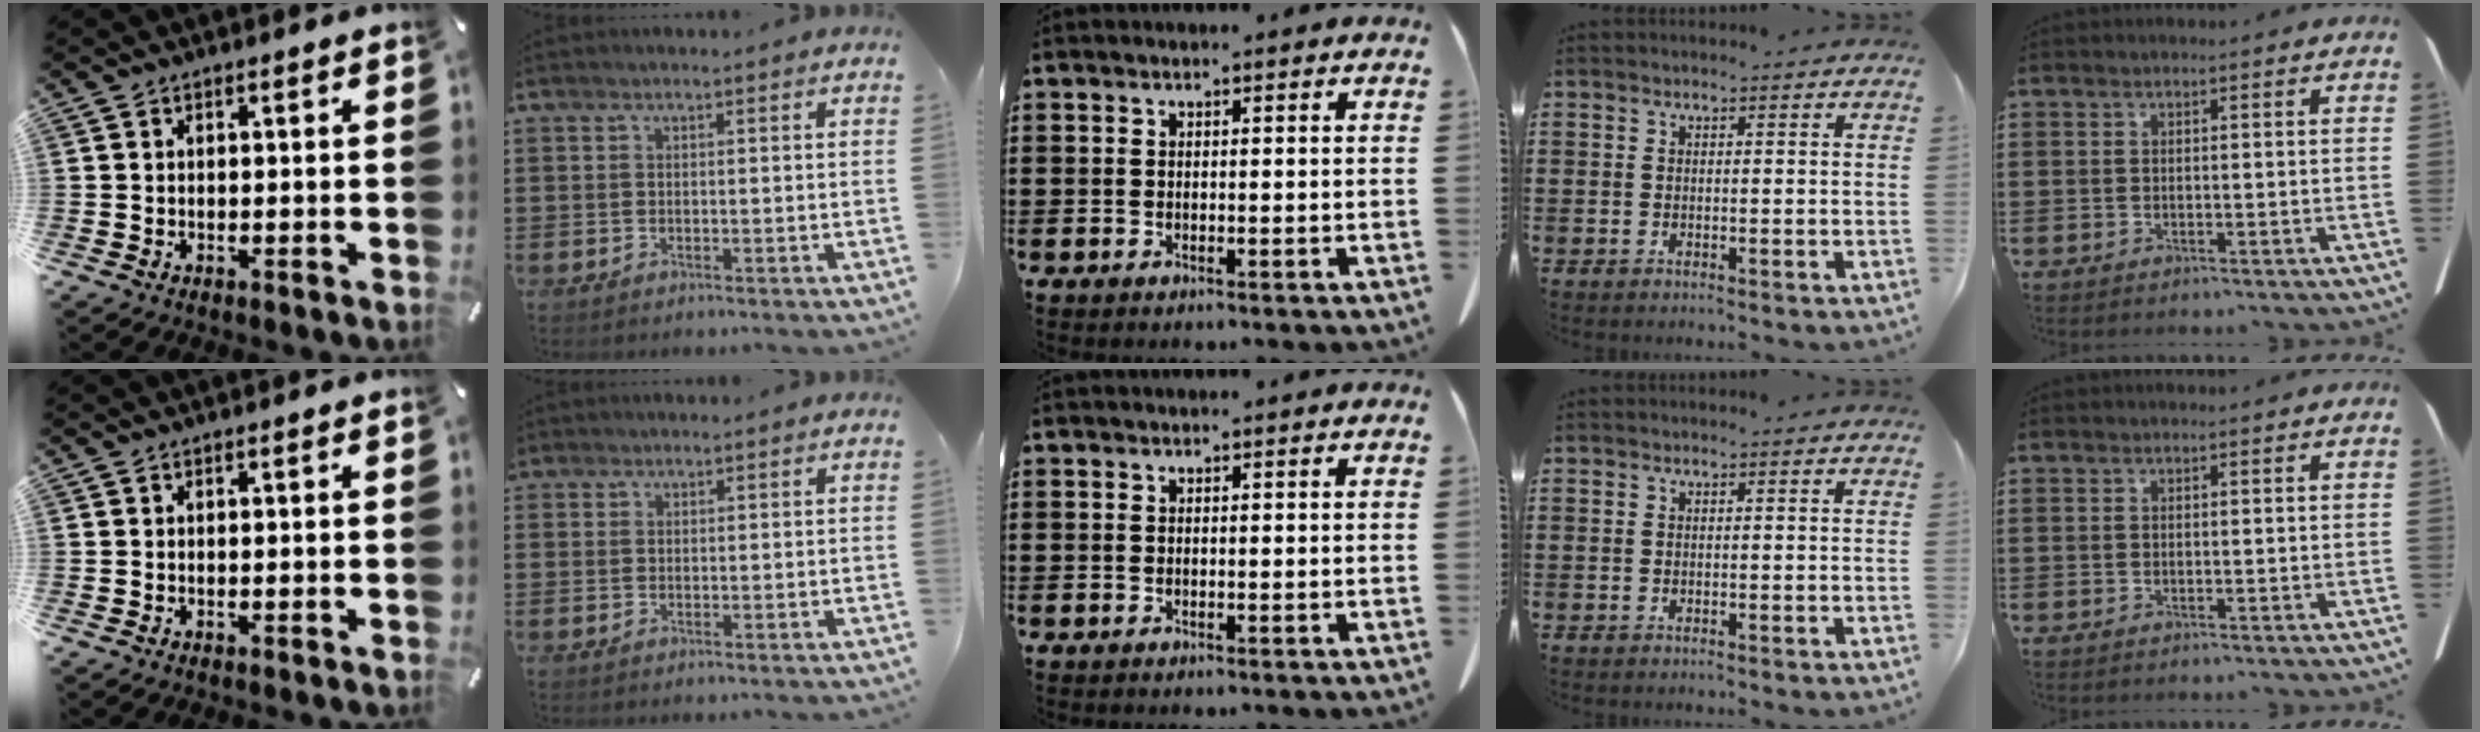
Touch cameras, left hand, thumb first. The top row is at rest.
{"index": {"total": 0.9, "force": [0.8, 0.6, 0.1], "torque": [-0.004, 0.003, 0.015]}}